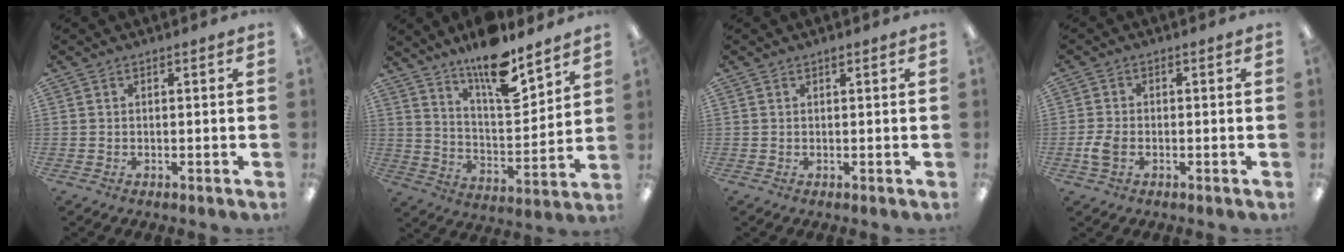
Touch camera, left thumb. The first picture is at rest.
{"total": 14.7, "force": [11.6, 4.2, 7.9], "torque": [-0.123, -0.085, 0.198]}
{"total": 0.7, "force": [0.5, 0.3, 0.4], "torque": [-0.009, 0.002, 0.009]}
{"total": 4.0, "force": [-1.3, 2.6, 2.7], "torque": [-0.064, 0.001, -0.027]}